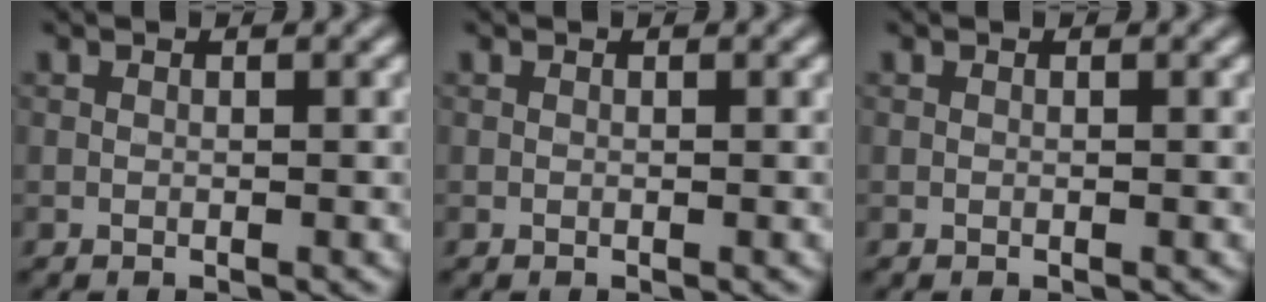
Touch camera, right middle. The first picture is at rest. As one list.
[{"total": 0.0}, {"total": 0.0}]